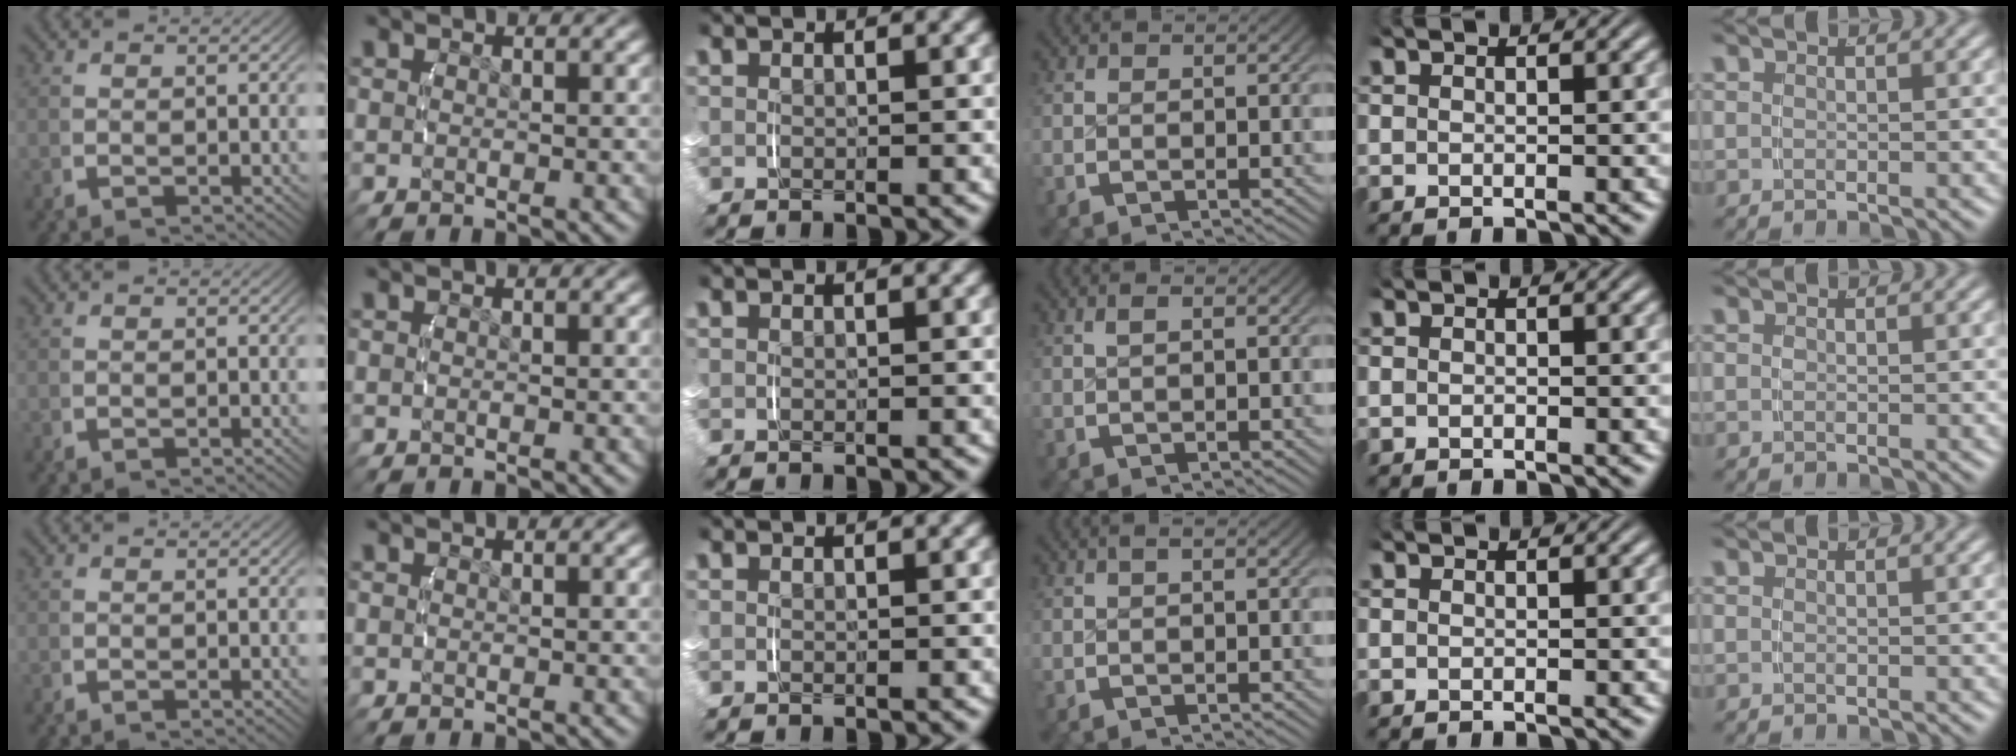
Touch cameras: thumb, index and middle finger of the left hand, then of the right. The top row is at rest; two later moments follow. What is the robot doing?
{"motion": "lift_and_place", "object": "small bumper sticker"}